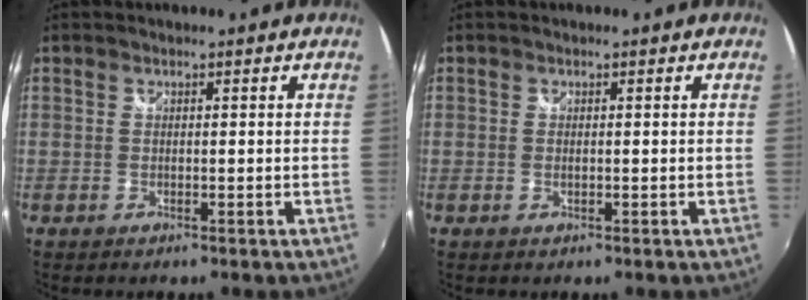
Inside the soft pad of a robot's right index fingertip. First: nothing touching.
{"total": 0.7, "force": [0.0, 0.3, 0.6], "torque": [-0.013, -0.001, -0.001]}